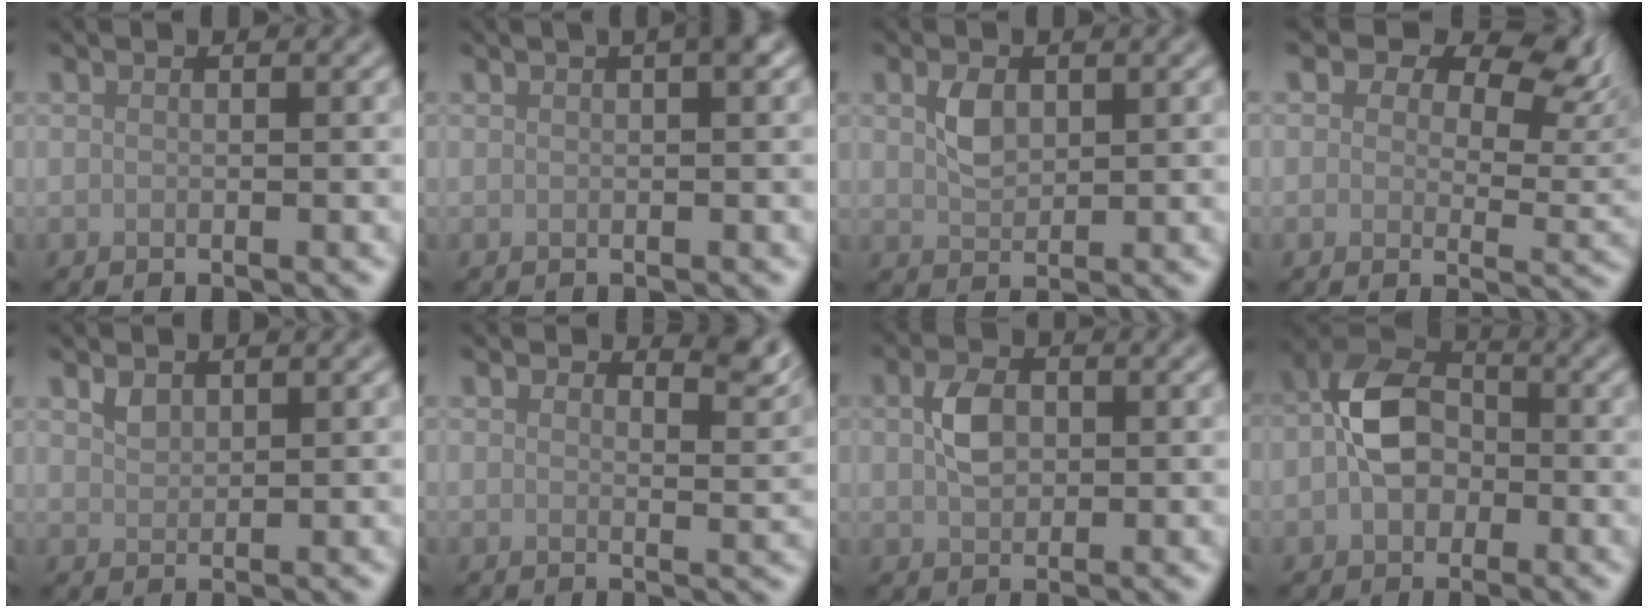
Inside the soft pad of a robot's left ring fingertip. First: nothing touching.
{"total": 1.3, "force": [0.6, 0.2, 1.1], "torque": [-0.012, 0.008, 0.008]}
{"total": 2.3, "force": [0.7, 1.5, 1.6], "torque": [-0.034, 0.000, 0.016]}
{"total": 9.1, "force": [5.9, 4.8, 5.1], "torque": [-0.071, -0.002, 0.085]}
{"total": 1.2, "force": [0.9, 0.7, 0.5], "torque": [-0.011, 0.000, 0.022]}
{"total": 2.8, "force": [2.3, 0.9, 1.3], "torque": [-0.016, -0.007, 0.029]}
{"total": 3.1, "force": [0.4, 2.2, 2.2], "torque": [-0.046, 0.005, 0.004]}
{"total": 5.9, "force": [-0.9, 4.3, 3.9], "torque": [-0.068, 0.012, -0.027]}